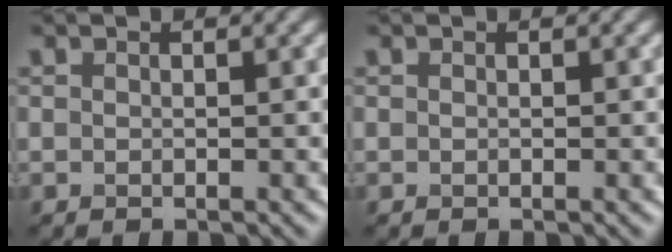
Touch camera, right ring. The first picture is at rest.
{"total": 0.0}